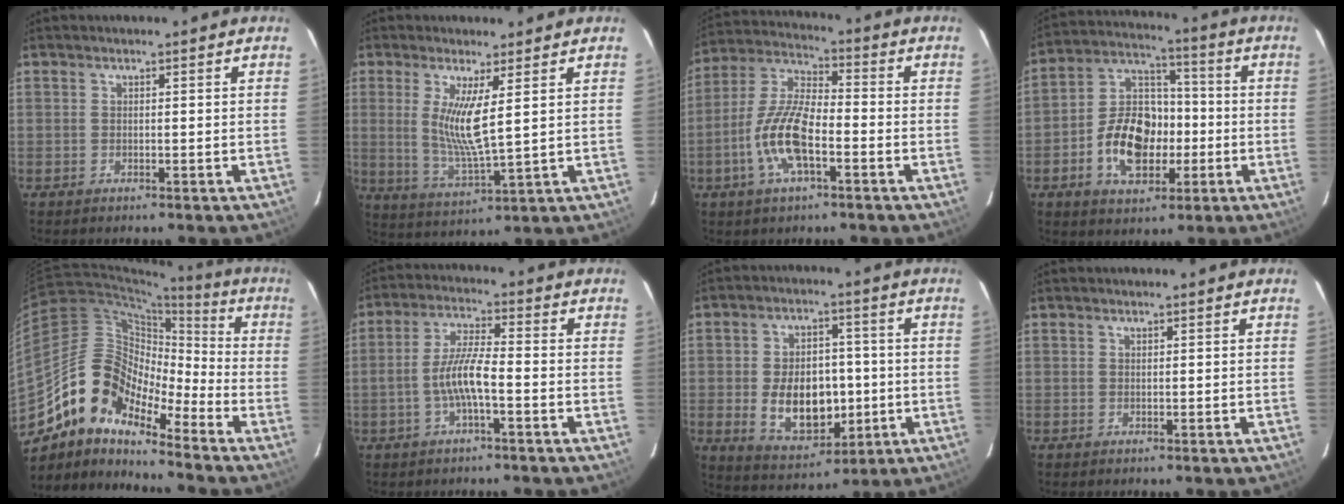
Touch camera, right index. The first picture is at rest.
{"total": 8.6, "force": [2.4, 0.8, 8.2], "torque": [-0.162, -0.021, 0.050]}
{"total": 12.5, "force": [-4.3, 4.5, 10.8], "torque": [-0.231, 0.001, -0.085]}
{"total": 14.0, "force": [-4.0, 9.3, 9.7], "torque": [-0.196, 0.026, -0.062]}
{"total": 13.0, "force": [-9.6, 5.9, 6.5], "torque": [-0.104, 0.021, -0.200]}
{"total": 6.9, "force": [-2.2, 0.9, 6.5], "torque": [-0.133, 0.006, -0.041]}
{"total": 12.7, "force": [-1.7, 8.3, 9.5], "torque": [-0.185, 0.000, -0.005]}
{"total": 0.0}